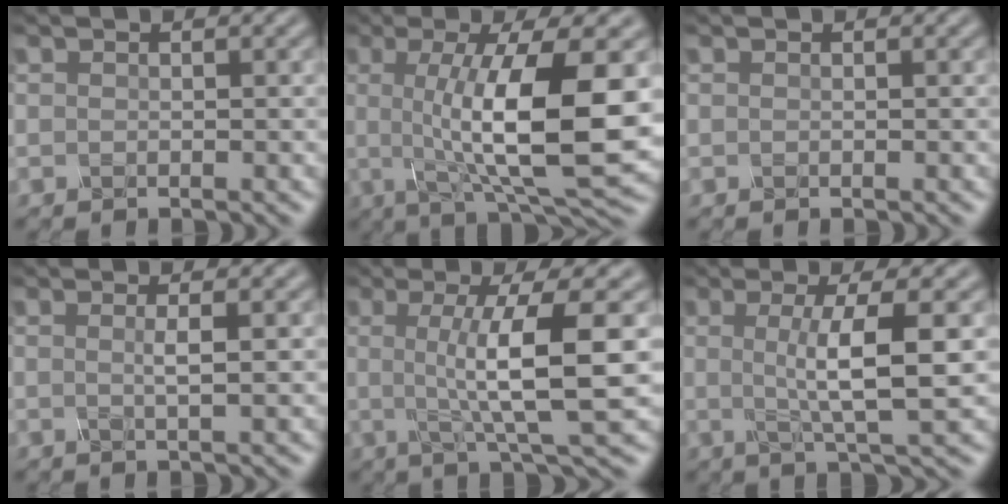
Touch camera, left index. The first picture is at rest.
{"total": 11.8, "force": [0.1, 3.0, 11.4], "torque": [-0.163, -0.003, 0.002]}
{"total": 0.0}
{"total": 1.8, "force": [0.2, 0.4, 1.7], "torque": [-0.030, 0.002, -0.004]}
{"total": 8.3, "force": [0.4, 1.6, 8.1], "torque": [-0.119, 0.003, 0.006]}
{"total": 5.8, "force": [0.4, 1.1, 5.7], "torque": [-0.096, 0.002, 0.004]}